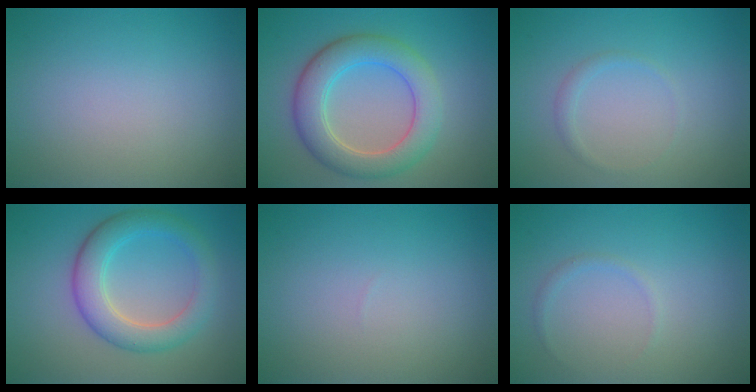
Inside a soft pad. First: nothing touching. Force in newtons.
{"total": 5.0, "press": 5.0, "slide": 0.4}
{"total": 0.9, "press": 0.9, "slide": 0.1}
{"total": 4.8, "press": 4.8, "slide": 0.1}
{"total": 0.0}
{"total": 0.7, "press": 0.7, "slide": 0.1}